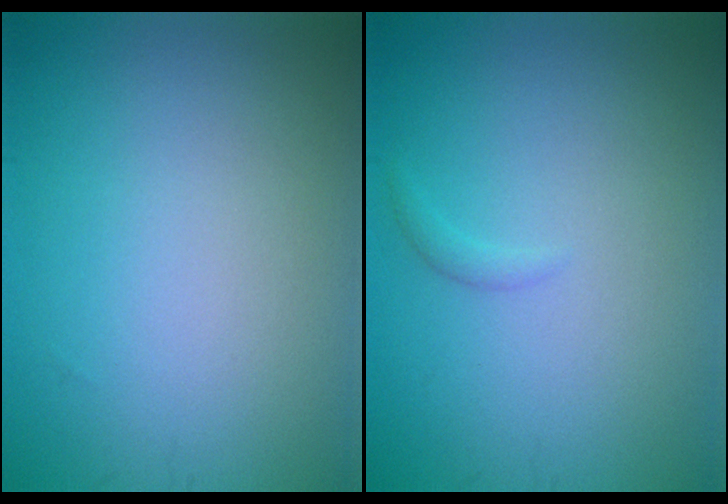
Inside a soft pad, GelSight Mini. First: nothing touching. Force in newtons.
{"total": 0.6, "press": 0.6, "slide": 0.1}